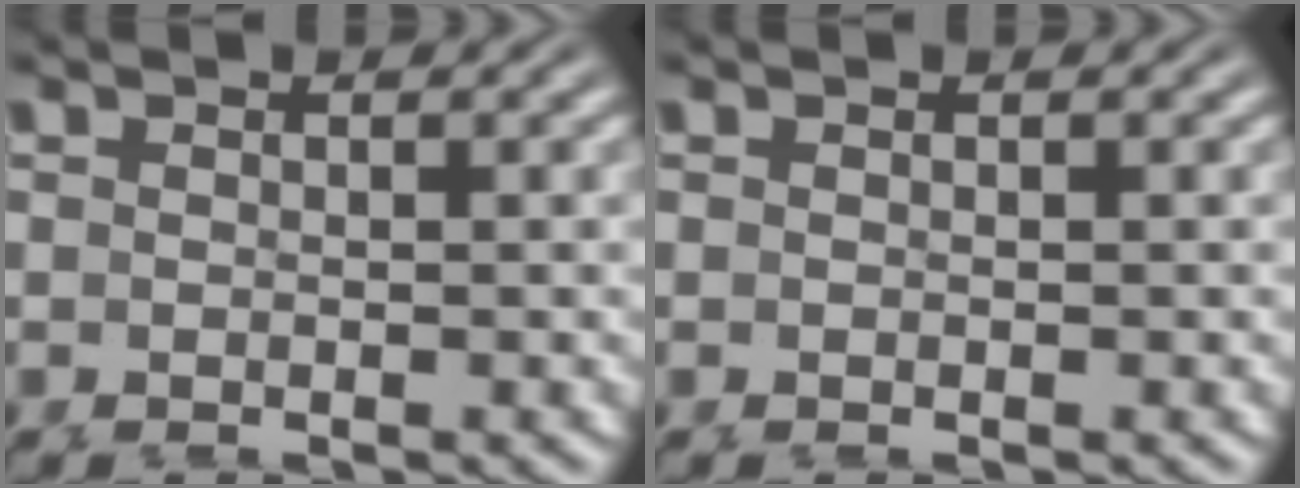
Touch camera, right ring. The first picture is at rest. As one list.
[{"total": 0.0}]